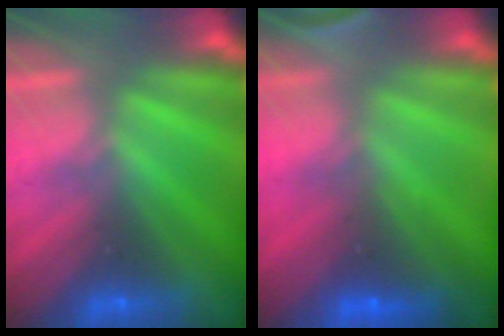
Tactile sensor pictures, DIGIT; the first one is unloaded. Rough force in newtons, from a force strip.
{"total": 5.8}